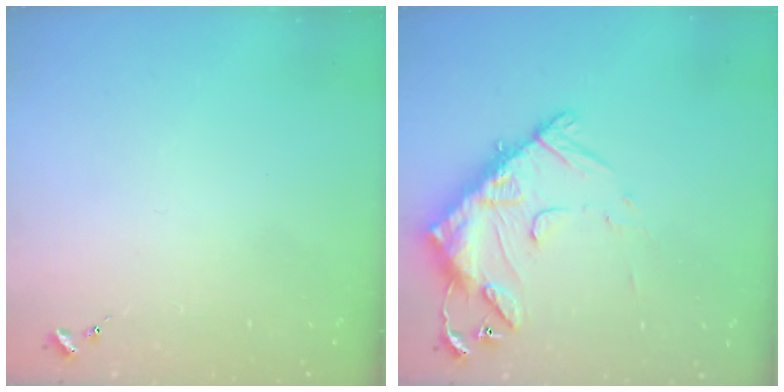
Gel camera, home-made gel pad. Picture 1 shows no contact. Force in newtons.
{"total": 15.5, "press": 15.4, "slide": 1.5}